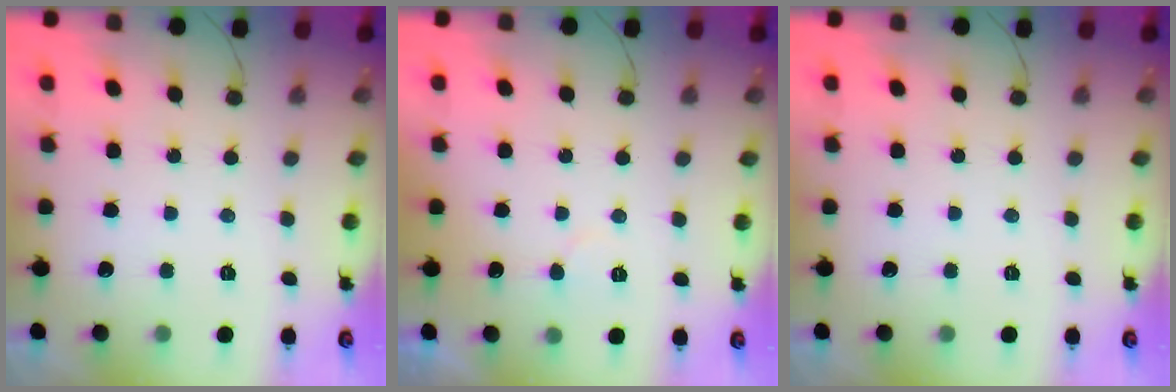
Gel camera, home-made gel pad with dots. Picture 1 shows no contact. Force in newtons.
{"total": 3.9, "press": 3.9, "slide": 0.4}
{"total": 0.0}